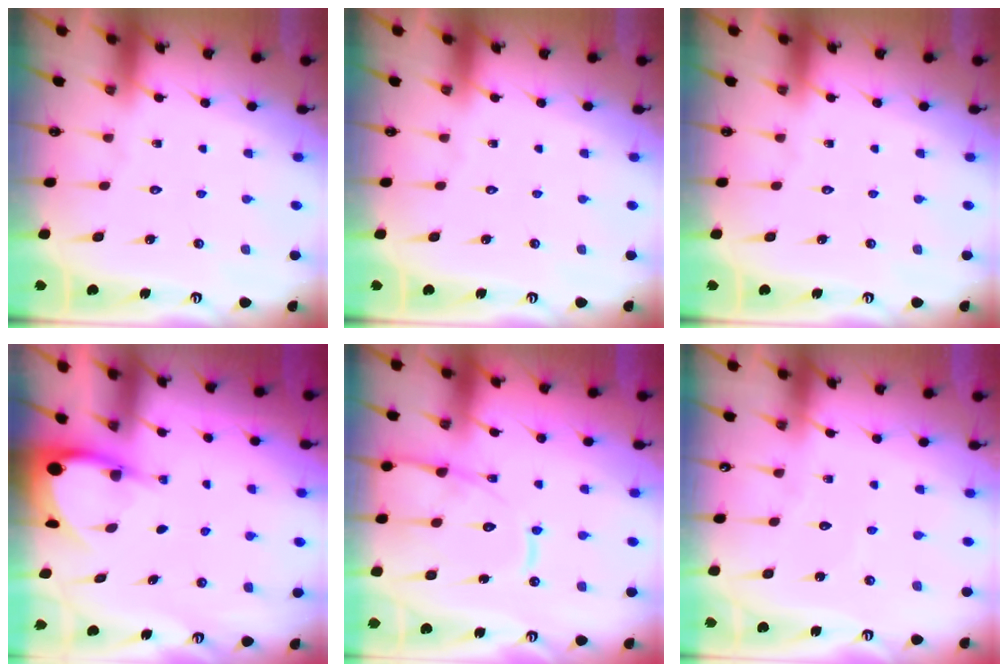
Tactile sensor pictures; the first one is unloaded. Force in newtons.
{"total": 0.0}
{"total": 0.0}
{"total": 3.9, "press": 3.9, "slide": 0.3}
{"total": 13.9, "press": 13.8, "slide": 1.4}
{"total": 2.9, "press": 2.9, "slide": 0.3}